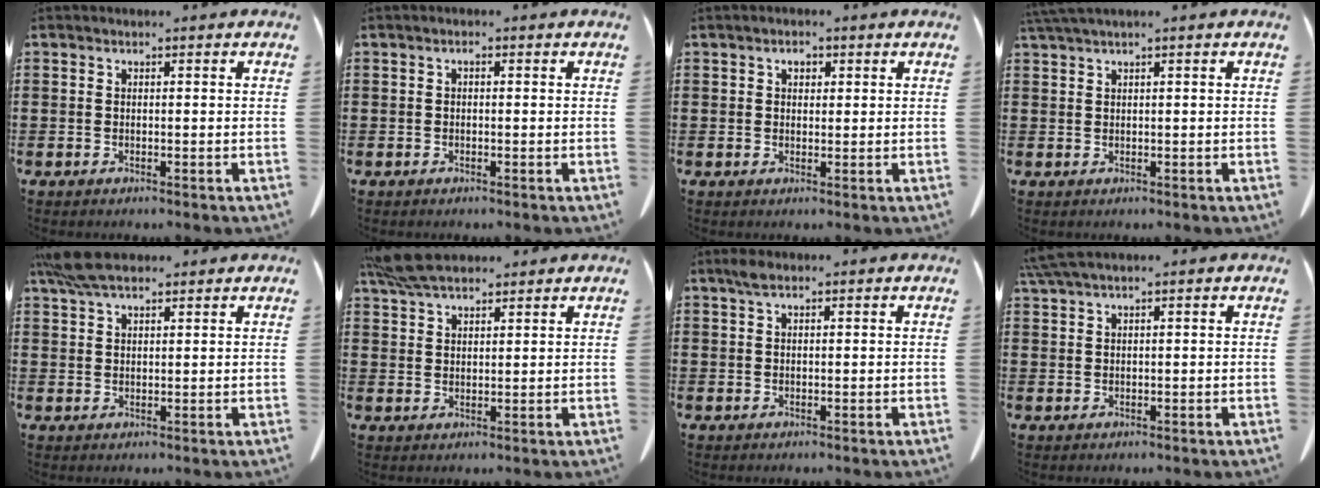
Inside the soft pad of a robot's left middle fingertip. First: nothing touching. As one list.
[{"total": 0.8, "force": [-0.2, 0.3, 0.7], "torque": [-0.015, -0.002, -0.003]}, {"total": 1.8, "force": [0.7, 1.1, 1.2], "torque": [-0.019, 0.002, 0.011]}, {"total": 1.6, "force": [1.2, -0.2, 1.0], "torque": [-0.021, -0.005, 0.025]}, {"total": 6.1, "force": [4.7, 1.8, 3.4], "torque": [-0.080, -0.002, 0.090]}, {"total": 6.5, "force": [5.4, 1.7, 3.1], "torque": [-0.077, -0.006, 0.105]}, {"total": 1.5, "force": [0.9, 0.6, 1.1], "torque": [-0.026, 0.002, 0.017]}, {"total": 2.7, "force": [2.1, 0.0, 1.7], "torque": [-0.039, -0.001, 0.041]}]